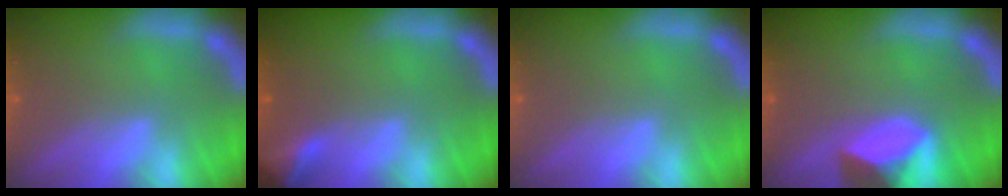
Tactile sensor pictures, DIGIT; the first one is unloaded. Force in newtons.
{"total": 2.9}
{"total": 0.0}
{"total": 5.9}